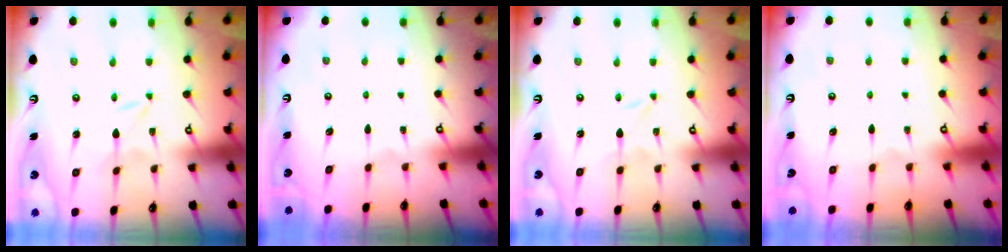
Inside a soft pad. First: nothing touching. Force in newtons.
{"total": 0.0}
{"total": 0.0}
{"total": 0.0}